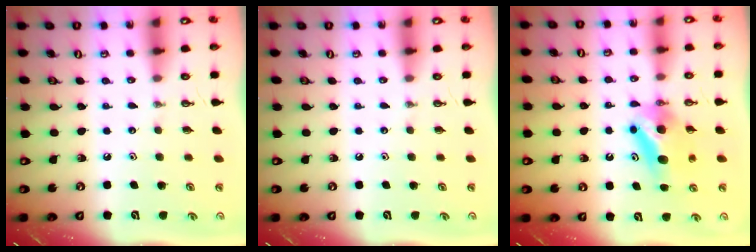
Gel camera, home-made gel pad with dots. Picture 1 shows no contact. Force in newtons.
{"total": 0.0}
{"total": 8.3, "press": 5.9, "slide": 5.8}